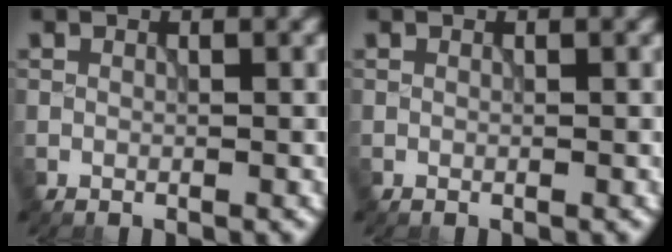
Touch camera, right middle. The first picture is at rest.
{"total": 0.0}